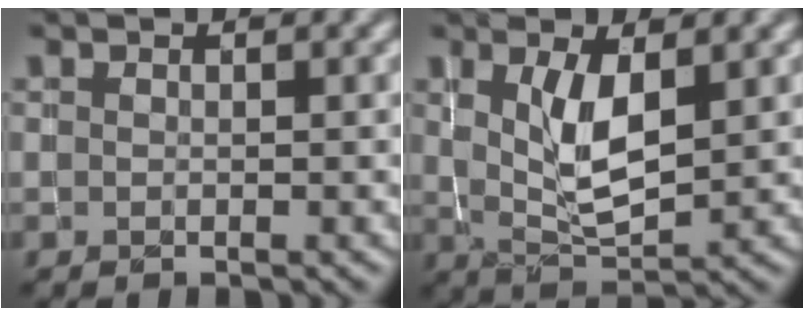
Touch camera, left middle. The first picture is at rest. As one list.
[{"total": 4.5, "force": [1.0, 1.6, 4.1], "torque": [-0.086, -0.010, 0.024]}]